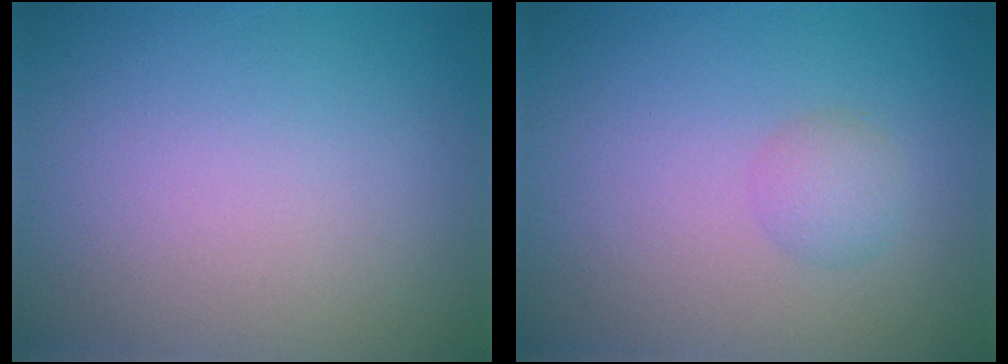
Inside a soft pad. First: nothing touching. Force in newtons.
{"total": 1.6, "press": 1.6, "slide": 0.0}